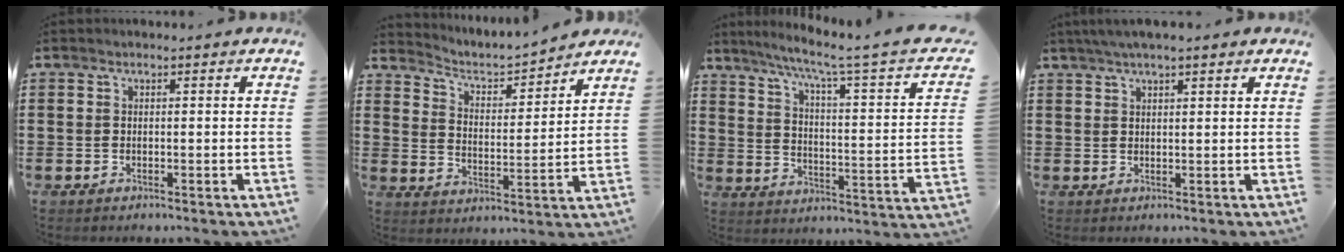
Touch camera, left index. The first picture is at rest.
{"total": 3.4, "force": [3.2, 0.9, 0.7], "torque": [-0.037, -0.024, 0.046]}
{"total": 5.2, "force": [3.4, -0.7, 3.9], "torque": [-0.089, -0.036, 0.046]}
{"total": 2.6, "force": [2.0, 0.3, 1.7], "torque": [-0.037, 0.006, 0.036]}